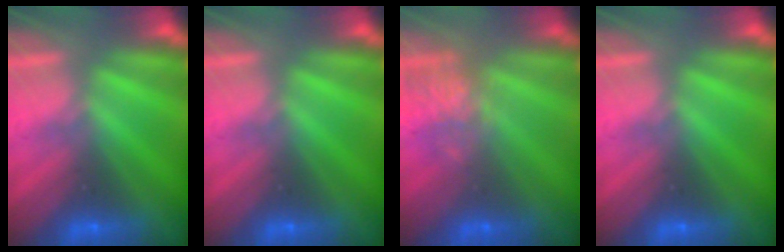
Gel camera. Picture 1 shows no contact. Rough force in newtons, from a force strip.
{"total": 0.0}
{"total": 4.6}
{"total": 0.0}